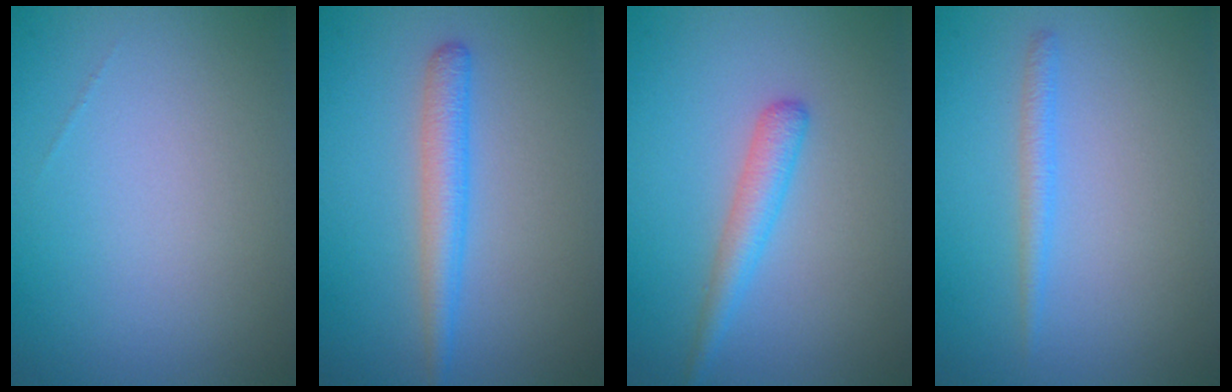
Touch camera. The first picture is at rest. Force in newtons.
{"total": 2.6, "press": 2.6, "slide": 0.1}
{"total": 2.2, "press": 2.2, "slide": 0.0}
{"total": 1.3, "press": 1.3, "slide": 0.0}